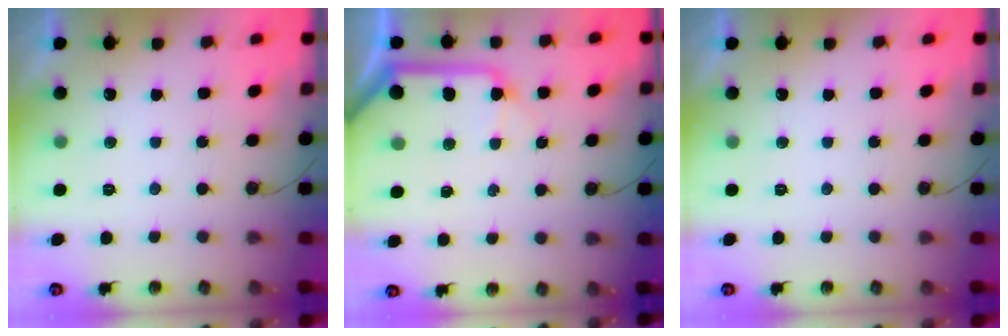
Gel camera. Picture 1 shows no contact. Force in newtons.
{"total": 11.9, "press": 11.8, "slide": 1.6}
{"total": 0.0}